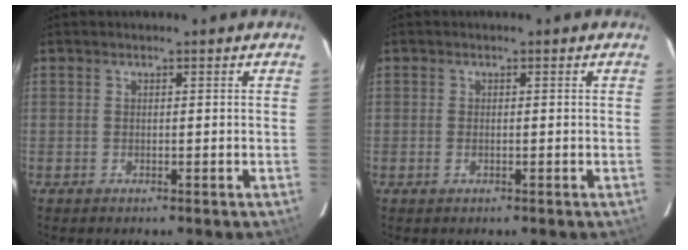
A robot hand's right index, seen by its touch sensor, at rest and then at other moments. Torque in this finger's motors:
{"motor_torque": [-0.17, -0.06, 0.03, -0.01]}